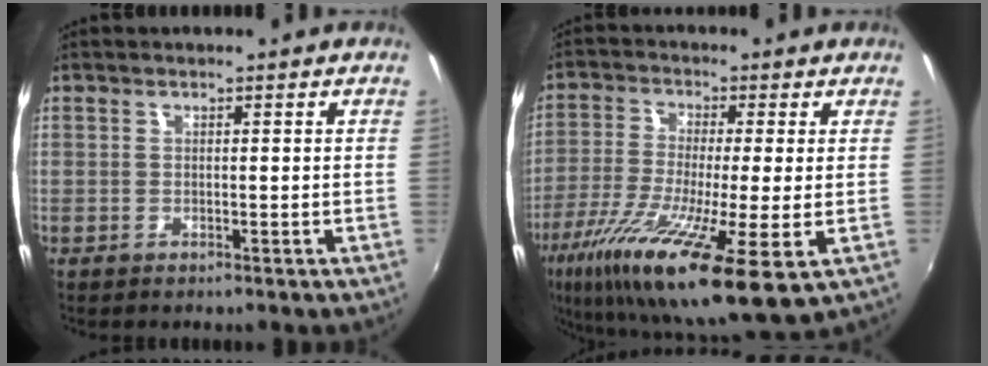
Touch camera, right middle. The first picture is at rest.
{"total": 18.0, "force": [-7.2, 2.6, 16.3], "torque": [-0.326, -0.060, -0.135]}